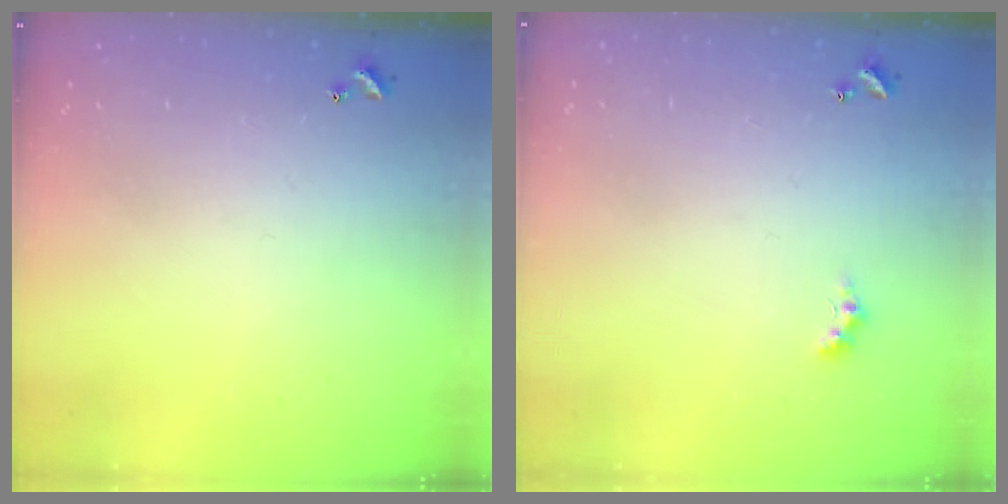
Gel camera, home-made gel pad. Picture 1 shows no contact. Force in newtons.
{"total": 1.1, "press": 1.1, "slide": 0.4}